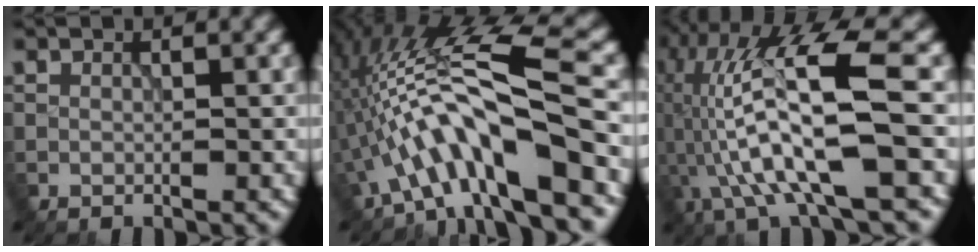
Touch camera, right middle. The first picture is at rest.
{"total": 10.9, "force": [-4.3, 2.3, 9.8], "torque": [-0.168, 0.025, -0.072]}
{"total": 12.7, "force": [-1.6, 2.3, 12.4], "torque": [-0.234, 0.025, -0.021]}